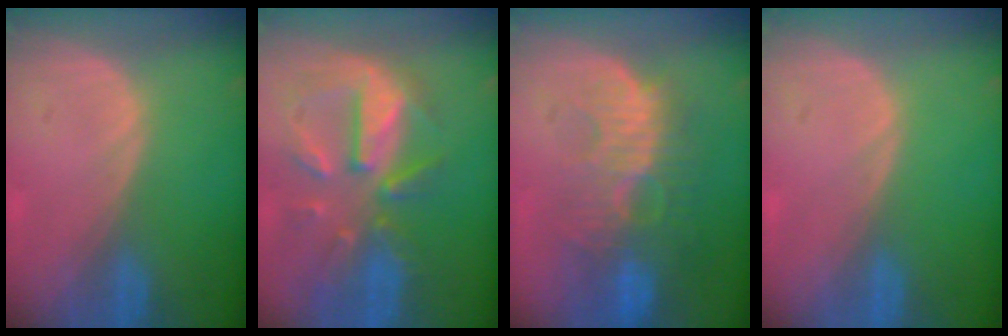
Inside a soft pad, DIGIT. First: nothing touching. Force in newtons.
{"total": 10.3, "press": 9.2, "slide": 4.5}
{"total": 11.1, "press": 9.6, "slide": 5.6}
{"total": 0.0}